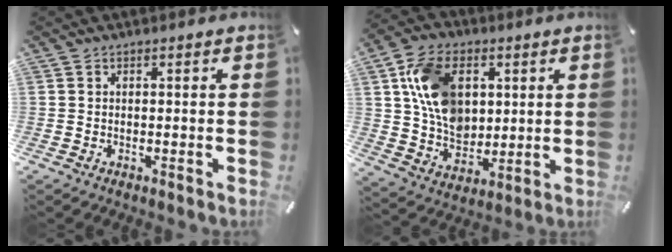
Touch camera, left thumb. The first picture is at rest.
{"total": 14.0, "force": [3.7, 10.7, 8.2], "torque": [-0.152, 0.012, 0.074]}